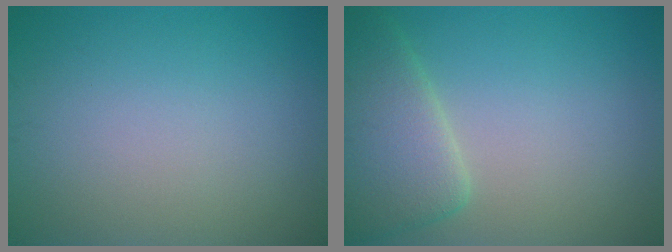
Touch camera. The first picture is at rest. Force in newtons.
{"total": 4.9, "press": 4.9, "slide": 0.4}